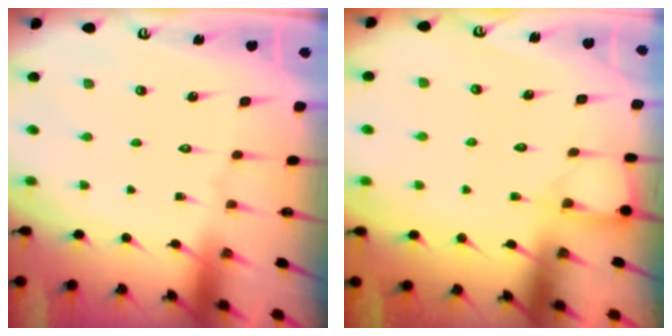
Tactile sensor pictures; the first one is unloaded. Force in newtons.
{"total": 3.8, "press": 3.8, "slide": 0.4}